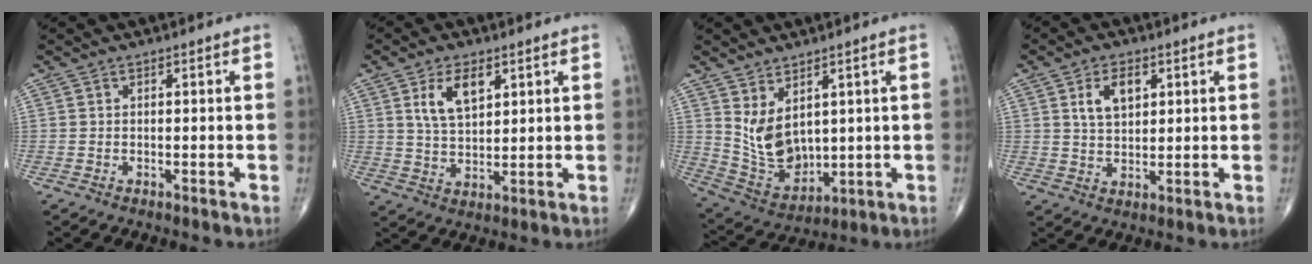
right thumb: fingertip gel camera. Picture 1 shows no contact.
{"total": 7.8, "force": [3.4, 4.0, 5.7], "torque": [-0.094, -0.015, 0.068]}
{"total": 9.8, "force": [3.1, 5.9, 7.2], "torque": [-0.113, -0.026, 0.087]}
{"total": 6.4, "force": [2.4, 3.8, 4.6], "torque": [-0.069, -0.009, 0.047]}